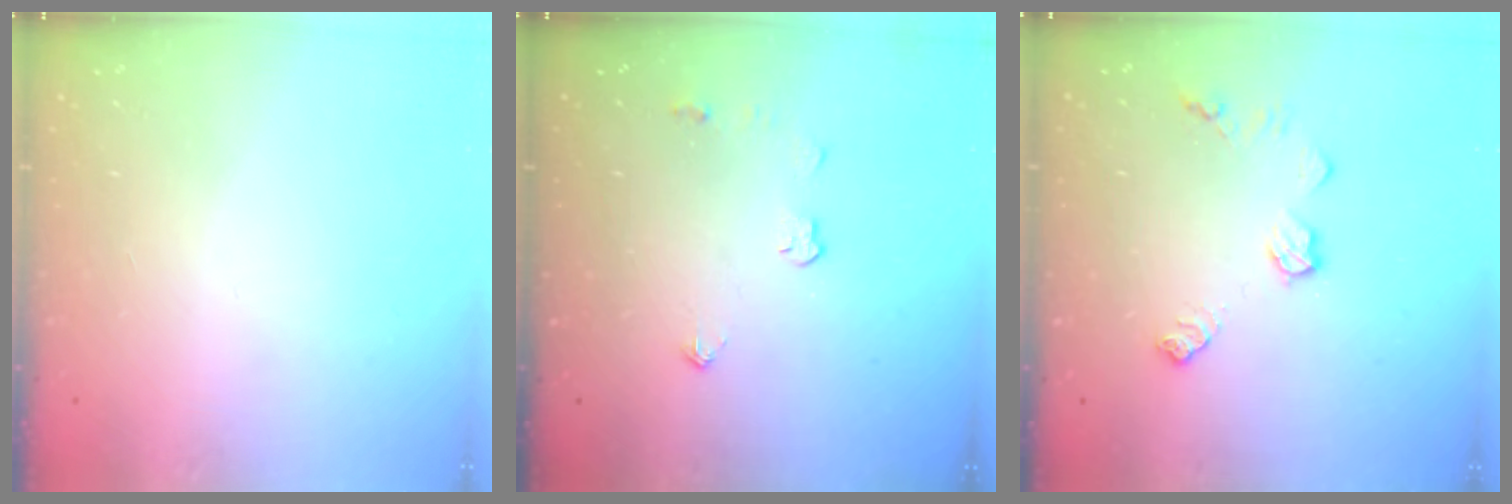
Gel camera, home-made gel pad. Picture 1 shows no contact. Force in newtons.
{"total": 4.0, "press": 3.9, "slide": 0.7}
{"total": 9.0, "press": 9.0, "slide": 0.3}